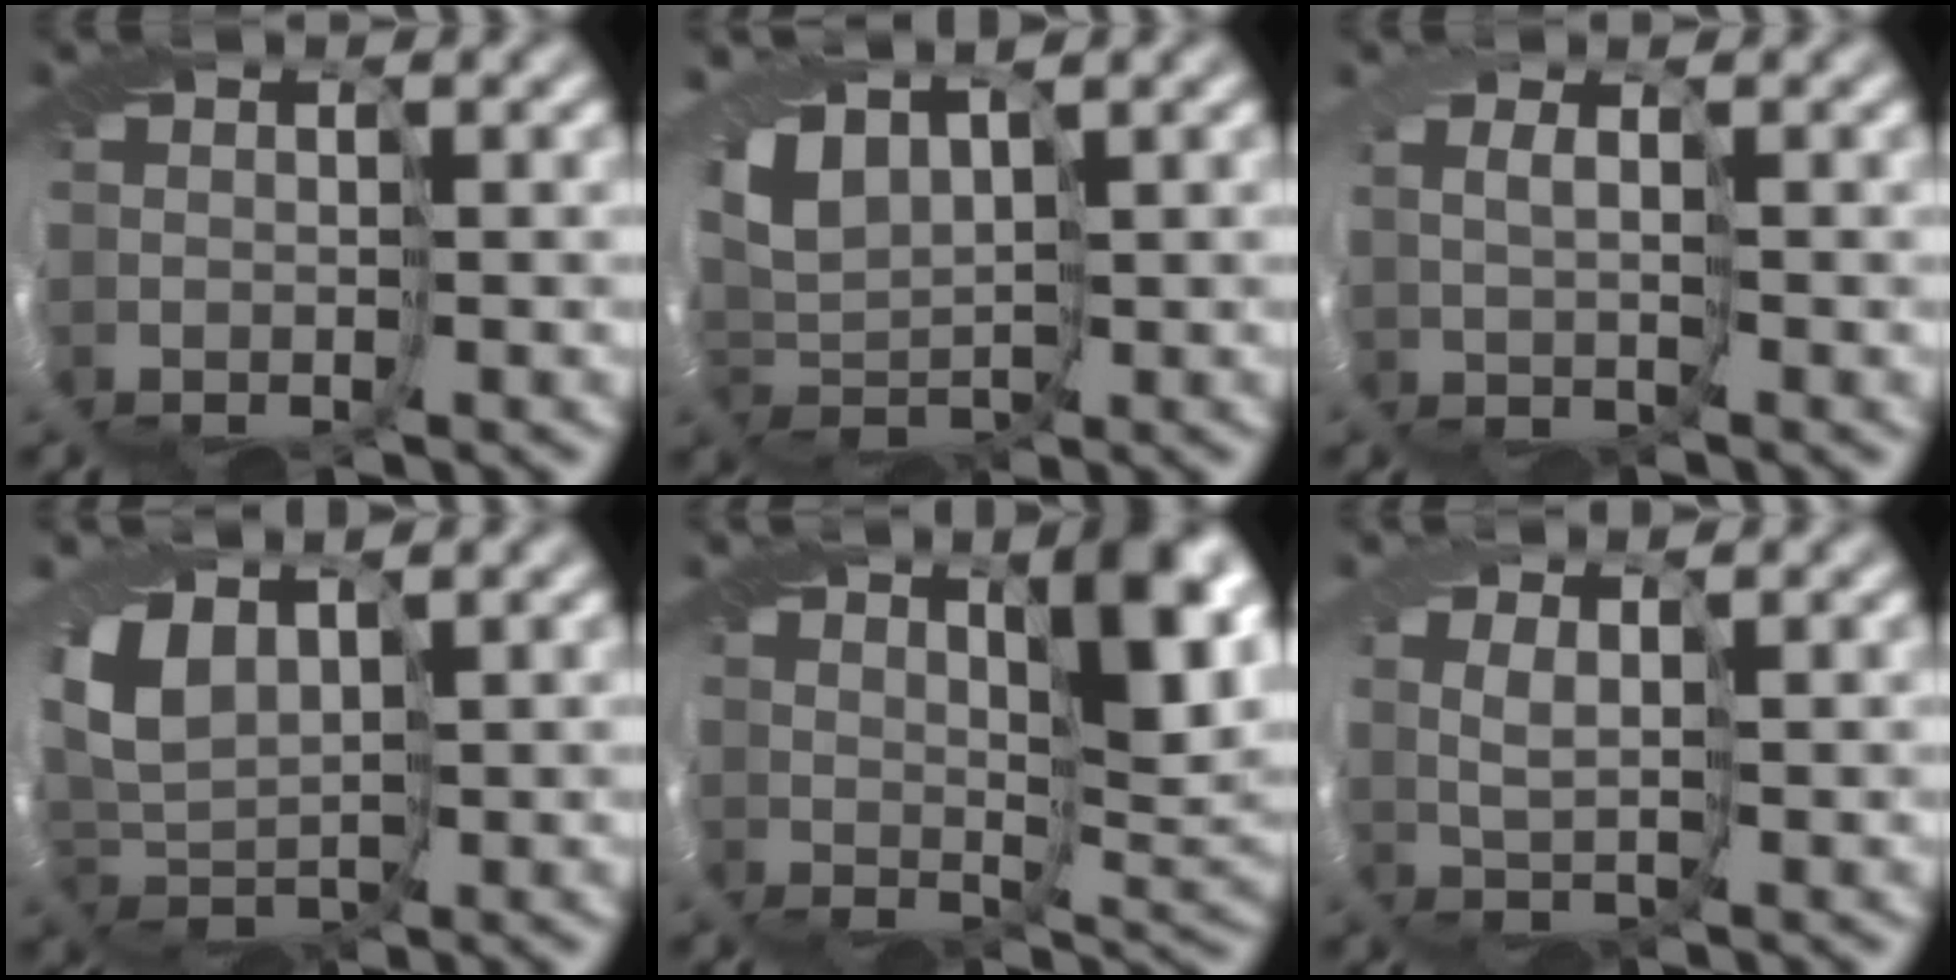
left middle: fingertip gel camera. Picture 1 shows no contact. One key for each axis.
{"total": 3.2, "fx": 1.6, "fy": 2.0, "fz": 1.9, "tx": -0.056, "ty": 0.000, "tz": 0.027}
{"total": 1.0, "fx": 0.5, "fy": -0.2, "fz": 0.9, "tx": -0.019, "ty": 0.000, "tz": 0.009}
{"total": 3.5, "fx": 1.3, "fy": 2.3, "fz": 2.3, "tx": -0.068, "ty": -0.001, "tz": 0.020}
{"total": 7.8, "fx": 4.0, "fy": 2.4, "fz": 6.3, "tx": -0.098, "ty": -0.001, "tz": 0.067}
{"total": 1.1, "fx": 0.8, "fy": -0.3, "fz": 0.7, "tx": -0.021, "ty": 0.000, "tz": 0.012}